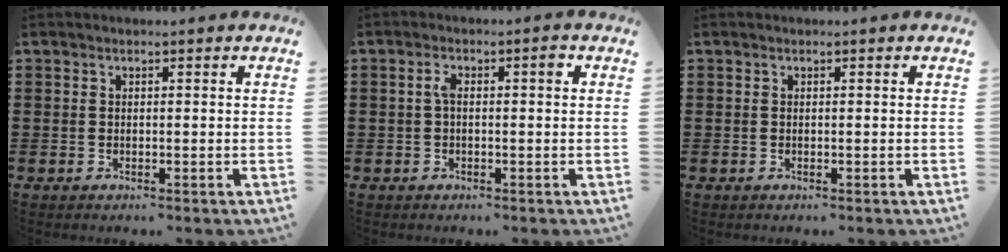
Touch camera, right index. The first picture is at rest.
{"total": 2.8, "force": [0.1, 0.7, 2.7], "torque": [-0.043, 0.002, -0.003]}
{"total": 0.0}